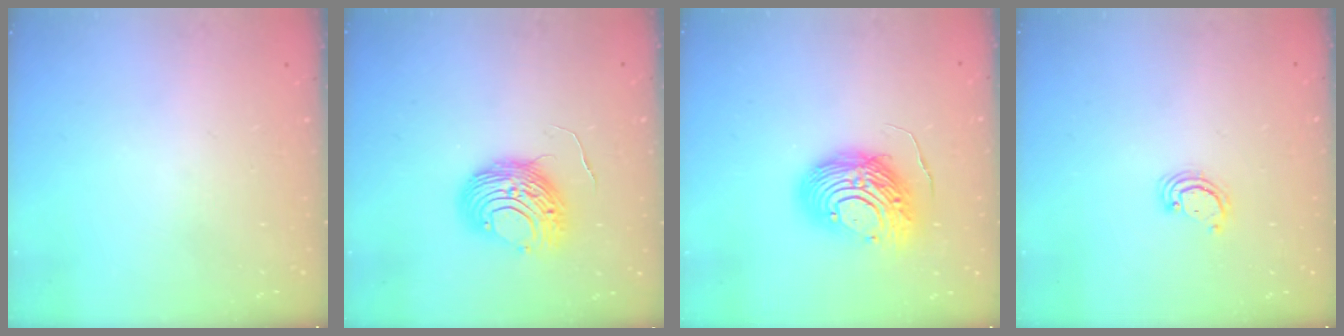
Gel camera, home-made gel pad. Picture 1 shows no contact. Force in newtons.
{"total": 10.3, "press": 10.3, "slide": 0.7}
{"total": 13.3, "press": 13.2, "slide": 1.2}
{"total": 2.9, "press": 2.8, "slide": 0.3}